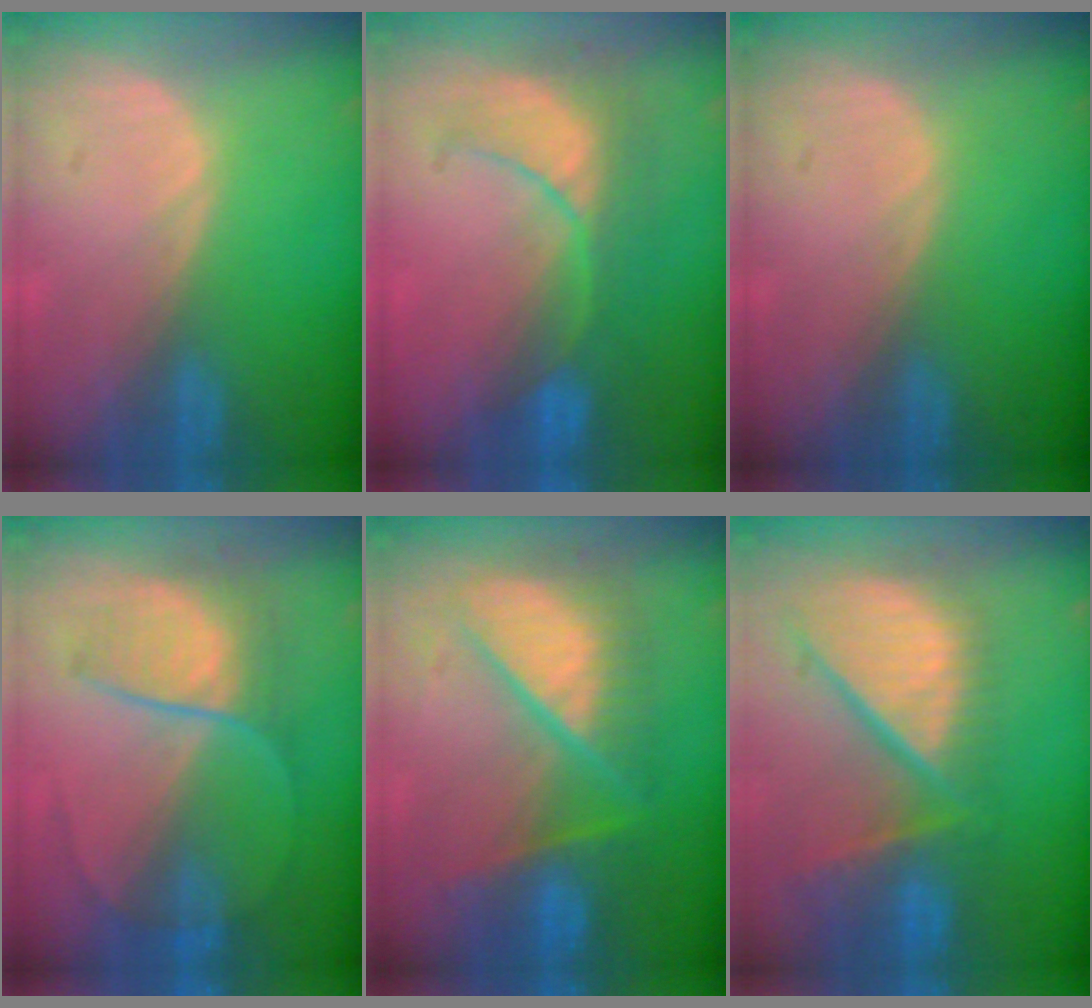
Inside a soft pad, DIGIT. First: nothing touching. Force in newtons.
{"total": 8.1, "press": 7.9, "slide": 1.6}
{"total": 0.0}
{"total": 6.8, "press": 6.6, "slide": 1.6}
{"total": 9.9, "press": 9.9, "slide": 1.0}
{"total": 13.1, "press": 10.9, "slide": 7.3}